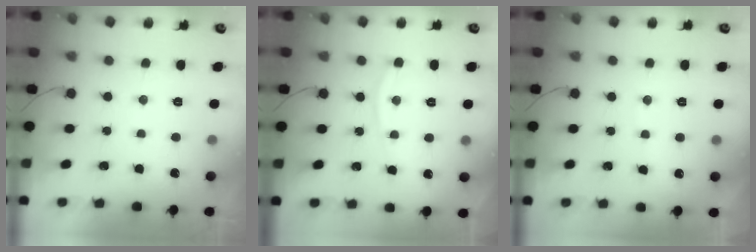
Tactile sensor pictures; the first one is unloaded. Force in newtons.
{"total": 5.4, "press": 5.3, "slide": 0.7}
{"total": 3.1, "press": 3.1, "slide": 0.4}